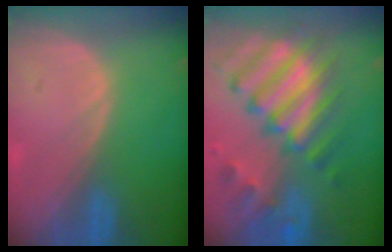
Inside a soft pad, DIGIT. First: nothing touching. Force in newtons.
{"total": 12.2, "press": 10.5, "slide": 6.1}